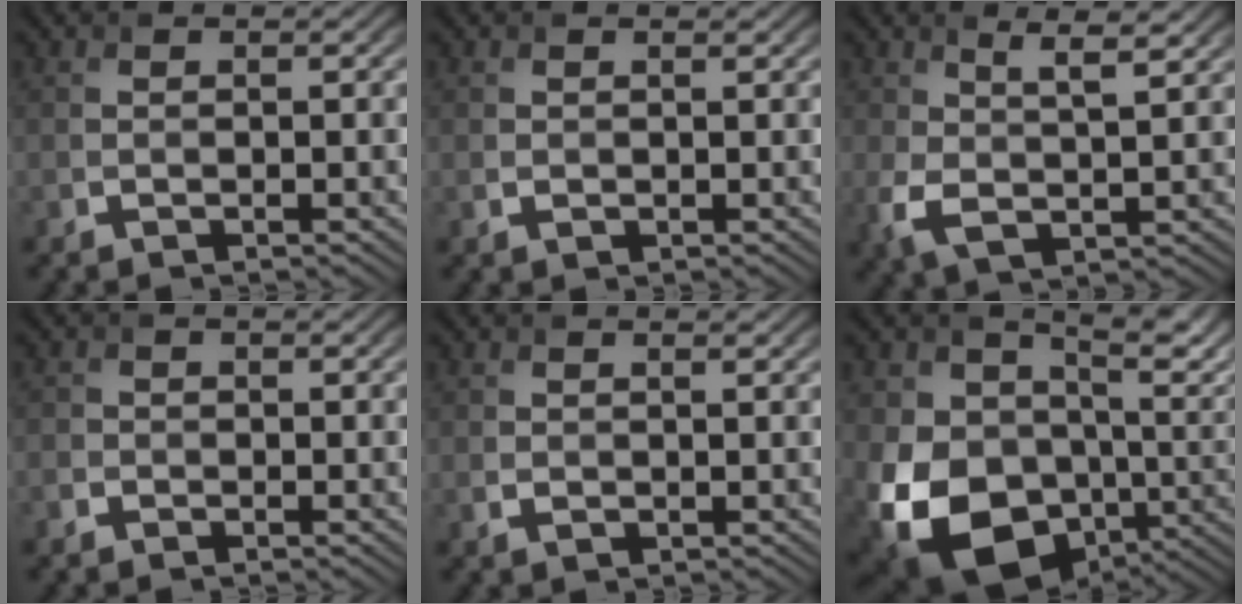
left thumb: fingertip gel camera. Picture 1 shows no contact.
{"total": 0.7, "force": [0.4, 0.4, 0.3], "torque": [-0.010, -0.003, 0.011]}
{"total": 6.1, "force": [1.9, 2.7, 5.2], "torque": [-0.120, -0.003, 0.032]}
{"total": 1.7, "force": [-0.8, 1.4, 0.3], "torque": [-0.006, -0.002, -0.022]}
{"total": 1.0, "force": [0.5, 0.5, 0.6], "torque": [-0.016, -0.003, 0.013]}
{"total": 16.5, "force": [0.7, 11.5, 11.8], "torque": [-0.250, -0.030, 0.019]}